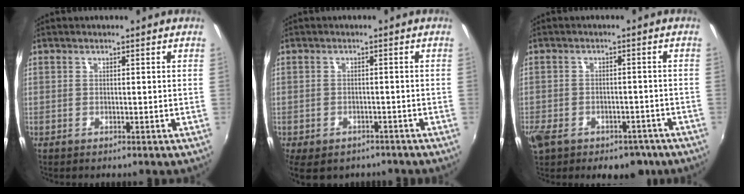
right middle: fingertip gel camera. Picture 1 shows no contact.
{"total": 6.6, "force": [-4.5, 3.5, 3.2], "torque": [-0.072, -0.025, -0.059]}
{"total": 11.4, "force": [-6.9, 7.1, 5.6], "torque": [-0.137, -0.008, -0.090]}